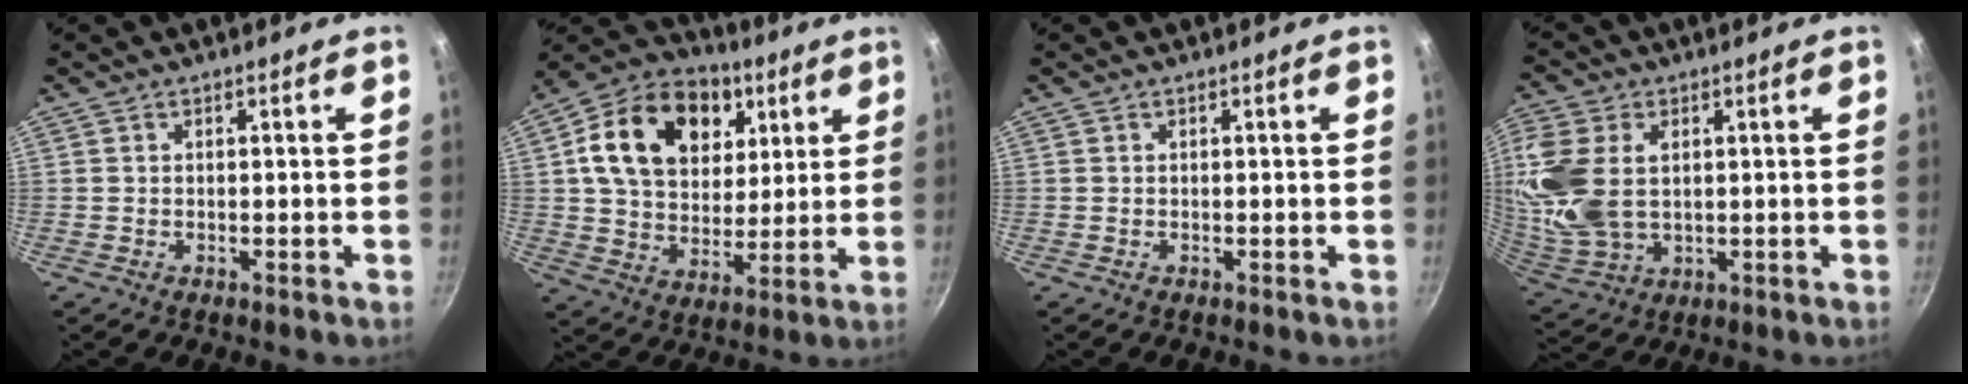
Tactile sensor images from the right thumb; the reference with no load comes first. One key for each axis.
{"total": 21.5, "fx": 7.3, "fy": 15.5, "fz": 13.0, "tx": -0.204, "ty": -0.003, "tz": 0.116}
{"total": 0.0}
{"total": 15.6, "fx": 2.7, "fy": 10.4, "fz": 11.3, "tx": -0.248, "ty": -0.011, "tz": 0.063}